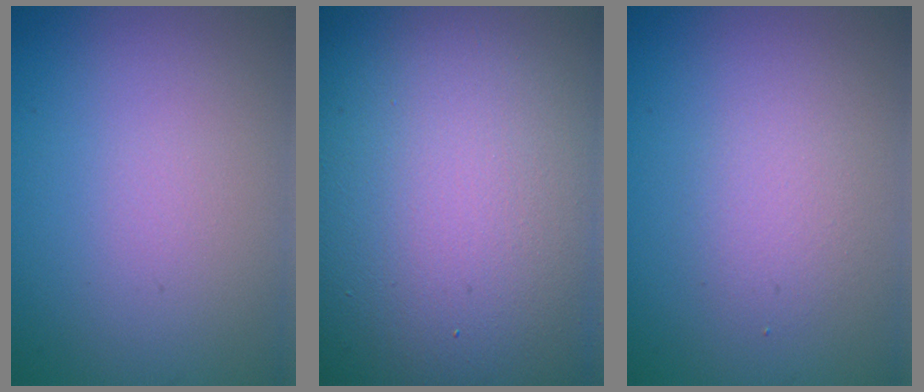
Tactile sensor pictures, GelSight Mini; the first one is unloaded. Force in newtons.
{"total": 24.9, "press": 24.8, "slide": 1.4}
{"total": 1.7, "press": 1.7, "slide": 0.2}